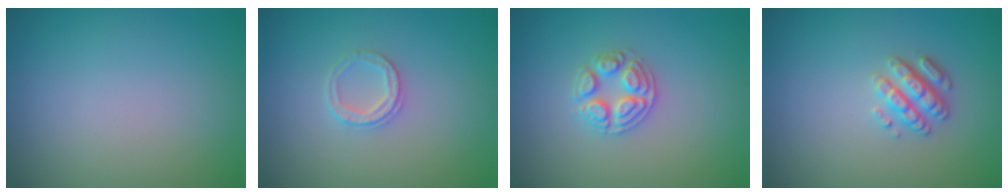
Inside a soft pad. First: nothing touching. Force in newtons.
{"total": 1.9, "press": 1.8, "slide": 0.4}
{"total": 2.5, "press": 2.5, "slide": 0.4}
{"total": 2.8, "press": 2.5, "slide": 1.0}